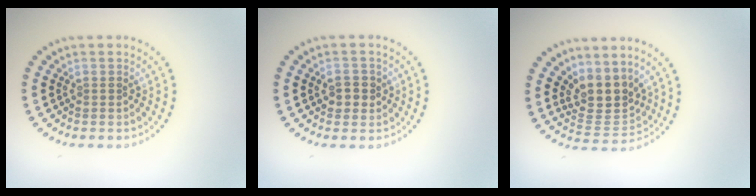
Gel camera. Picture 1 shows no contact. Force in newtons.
{"total": 2.0, "press": 2.0, "slide": 0.4}
{"total": 3.8, "press": 3.0, "slide": 2.4}